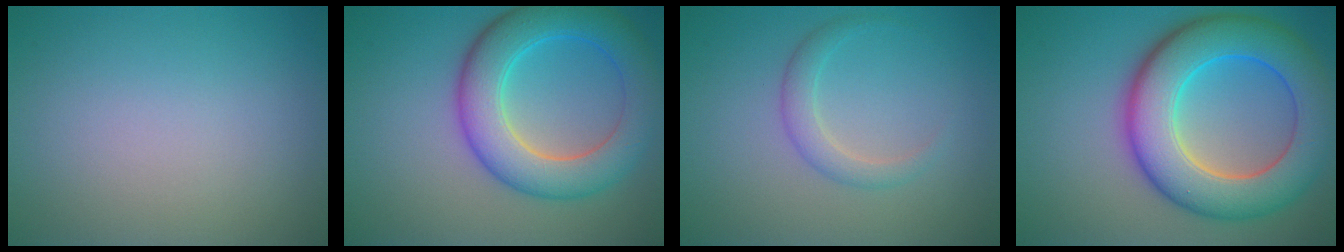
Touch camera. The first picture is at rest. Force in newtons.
{"total": 7.6, "press": 7.6, "slide": 0.3}
{"total": 2.0, "press": 2.0, "slide": 0.2}
{"total": 10.4, "press": 10.4, "slide": 0.3}